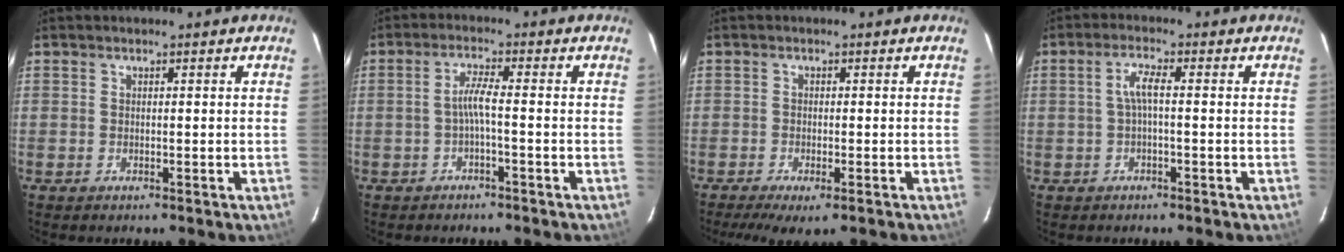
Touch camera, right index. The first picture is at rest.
{"total": 2.9, "force": [-1.2, -0.3, 2.6], "torque": [-0.055, 0.004, -0.021]}
{"total": 6.2, "force": [-4.4, 1.5, 4.1], "torque": [-0.091, -0.020, -0.069]}
{"total": 3.0, "force": [-0.3, 0.3, 2.9], "torque": [-0.061, 0.006, -0.004]}